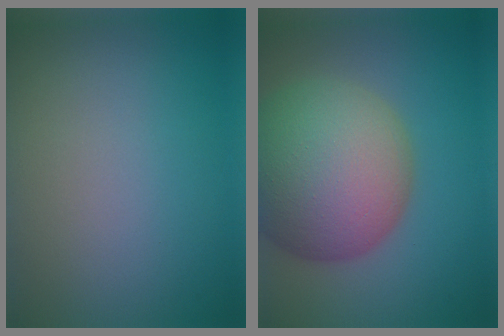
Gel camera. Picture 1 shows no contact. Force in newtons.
{"total": 13.3, "press": 13.3, "slide": 0.7}